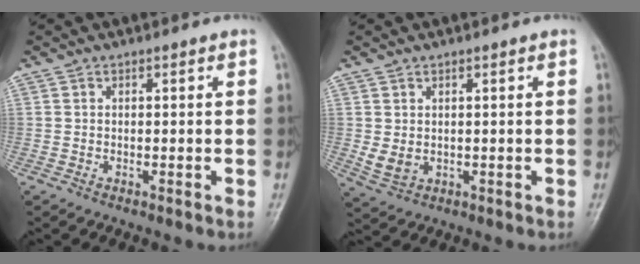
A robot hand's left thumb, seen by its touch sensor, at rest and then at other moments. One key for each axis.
{"total": 3.4, "fx": 0.4, "fy": 2.3, "fz": 2.5, "tx": -0.038, "ty": -0.006, "tz": 0.018}